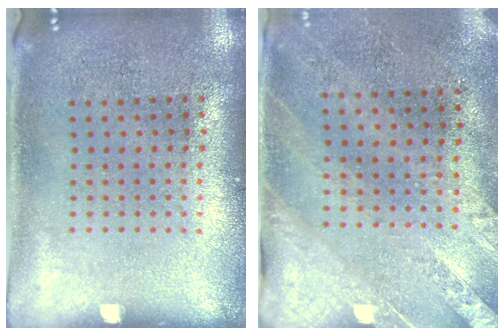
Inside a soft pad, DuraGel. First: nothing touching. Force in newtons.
{"total": 2.5, "press": 2.1, "slide": 1.4}